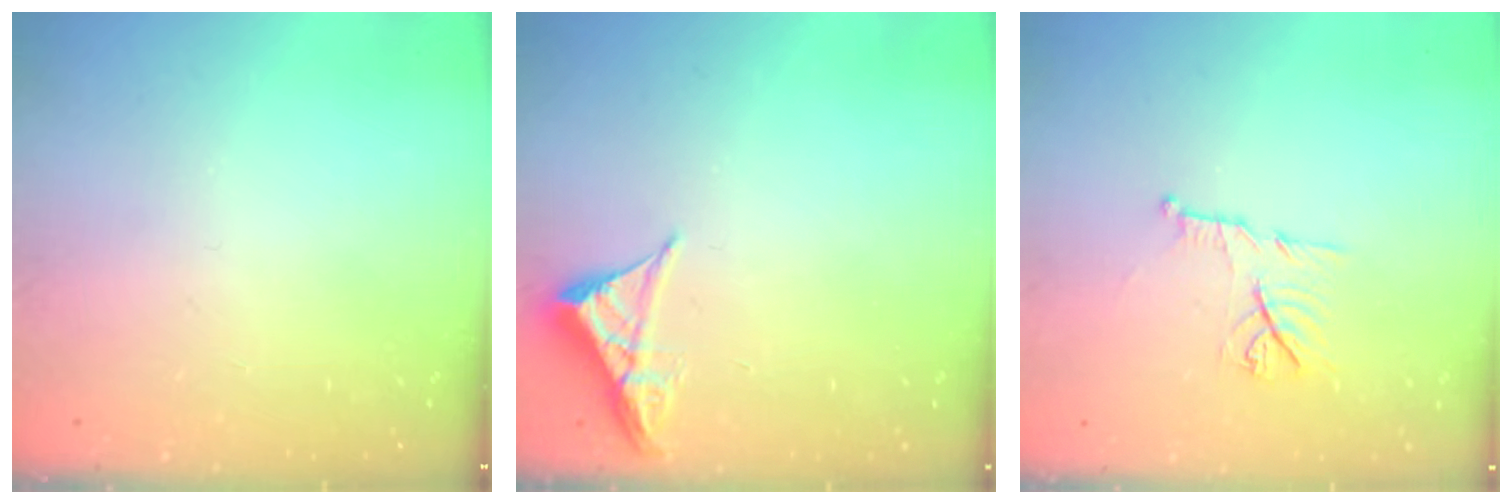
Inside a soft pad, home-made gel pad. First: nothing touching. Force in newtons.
{"total": 4.8, "press": 4.8, "slide": 0.7}
{"total": 9.5, "press": 9.5, "slide": 0.2}